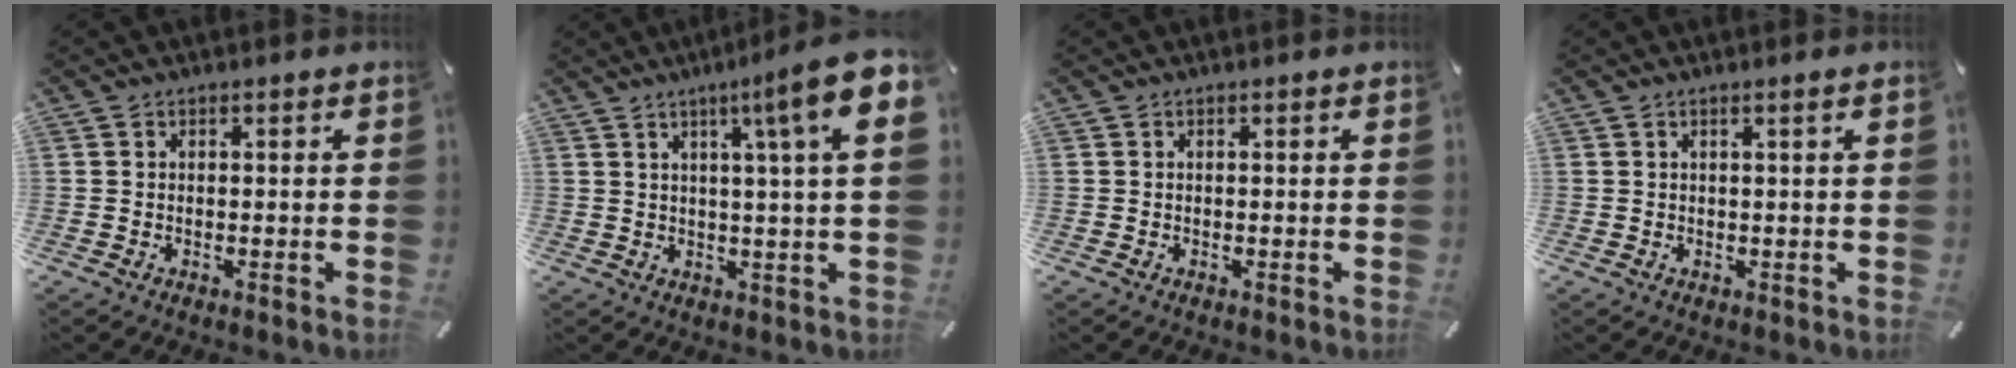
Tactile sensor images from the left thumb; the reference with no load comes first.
{"total": 12.6, "force": [5.4, 0.1, 11.4], "torque": [-0.179, -0.029, 0.077]}
{"total": 0.0}
{"total": 1.4, "force": [0.4, -0.2, 1.4], "torque": [-0.023, -0.003, 0.006]}